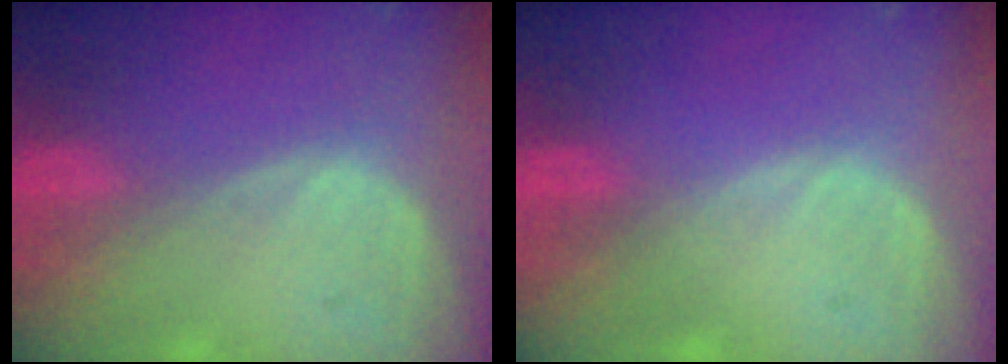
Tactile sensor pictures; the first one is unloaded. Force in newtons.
{"total": 0.0}